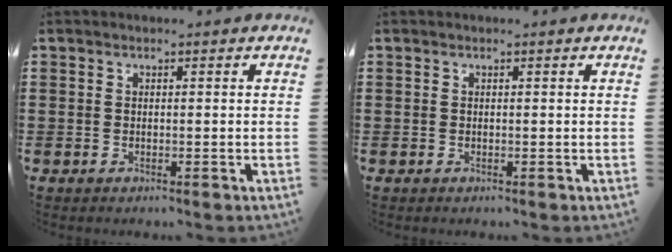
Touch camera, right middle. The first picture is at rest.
{"total": 0.0}